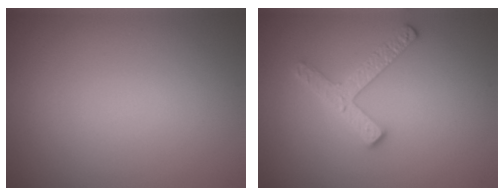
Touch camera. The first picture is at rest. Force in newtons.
{"total": 2.6, "press": 2.5, "slide": 0.4}